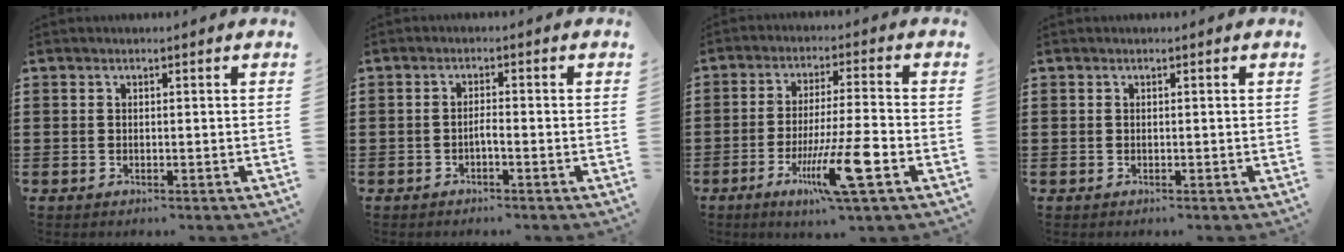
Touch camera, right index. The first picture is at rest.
{"total": 1.3, "force": [-0.8, 0.1, 1.1], "torque": [-0.023, -0.002, -0.014]}
{"total": 11.2, "force": [-4.5, 0.9, 10.2], "torque": [-0.195, -0.013, -0.086]}
{"total": 0.0}